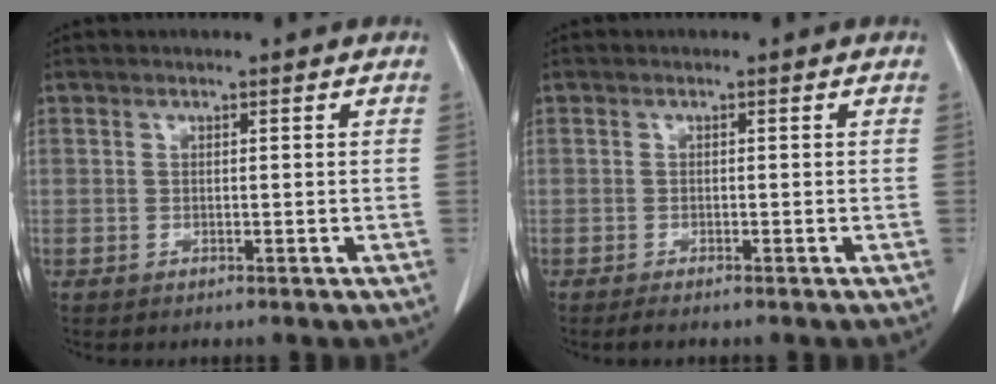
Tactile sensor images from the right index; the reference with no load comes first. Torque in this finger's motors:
{"motor_torque": [0.15, -0.18, -0.01, 0.02]}